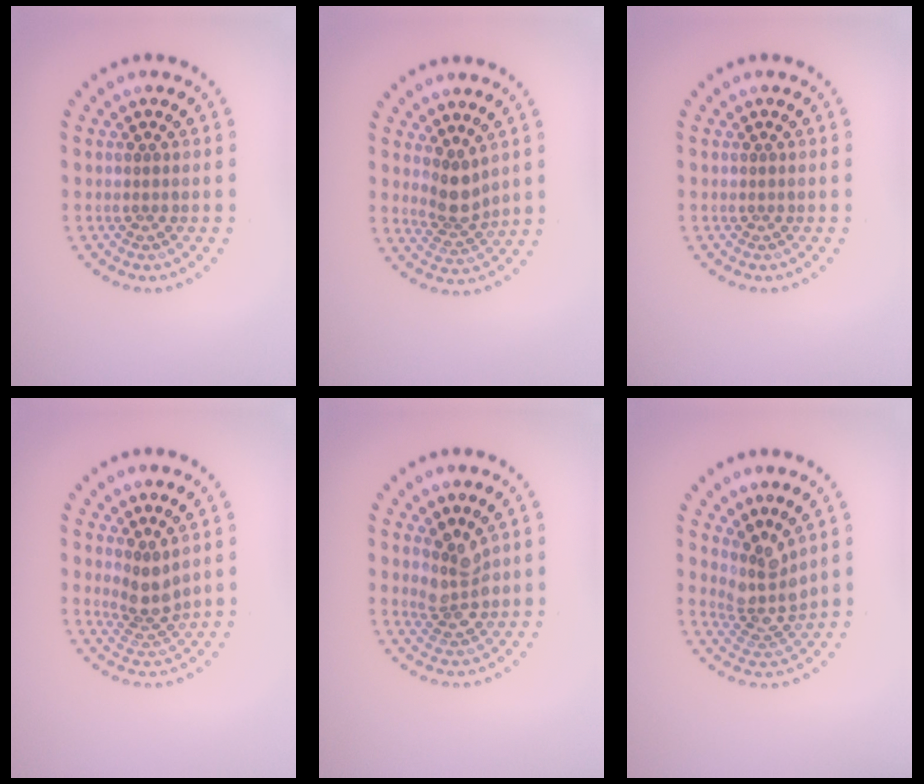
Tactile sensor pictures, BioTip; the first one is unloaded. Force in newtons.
{"total": 2.7, "press": 2.1, "slide": 1.7}
{"total": 0.0}
{"total": 2.5, "press": 1.9, "slide": 1.6}
{"total": 2.9, "press": 2.7, "slide": 1.0}
{"total": 3.4, "press": 2.5, "slide": 2.4}